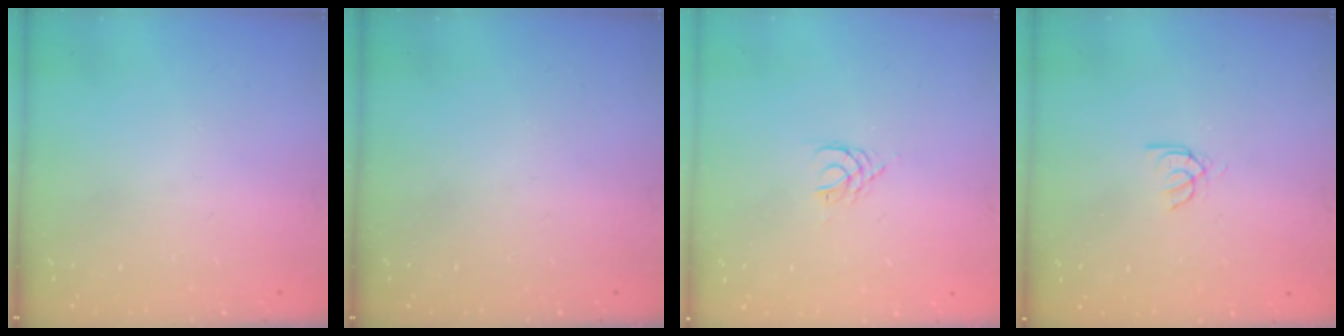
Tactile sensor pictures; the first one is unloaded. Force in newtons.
{"total": 0.0}
{"total": 2.0, "press": 1.9, "slide": 0.3}
{"total": 2.6, "press": 2.6, "slide": 0.2}